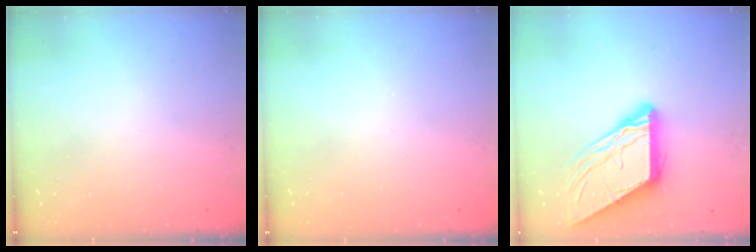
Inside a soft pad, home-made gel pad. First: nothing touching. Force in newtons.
{"total": 0.0}
{"total": 13.1, "press": 13.1, "slide": 1.3}